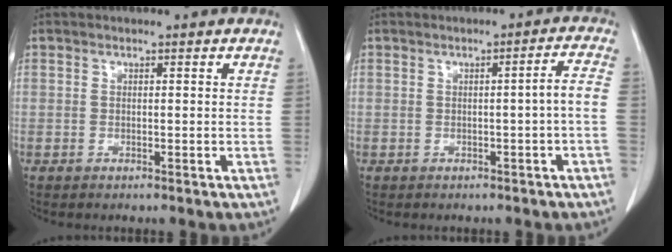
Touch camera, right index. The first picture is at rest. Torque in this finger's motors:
{"motor_torque": [0.55, -0.31, 0.26, 0.06]}